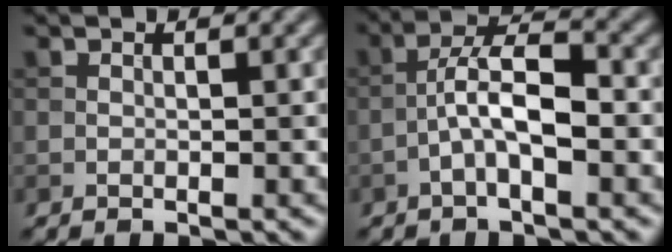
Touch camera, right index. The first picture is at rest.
{"total": 4.9, "force": [-1.5, 1.6, 4.4], "torque": [-0.081, 0.016, -0.032]}